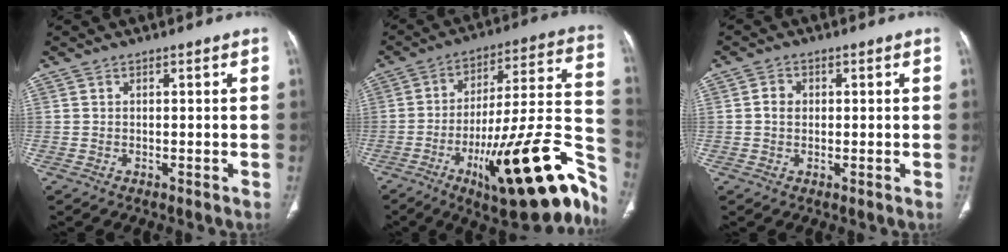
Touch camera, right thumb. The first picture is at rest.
{"total": 31.3, "force": [-13.9, 8.9, 26.7], "torque": [-0.303, 0.076, -0.197]}
{"total": 2.4, "force": [0.1, 2.0, 1.3], "torque": [-0.013, 0.007, -0.001]}